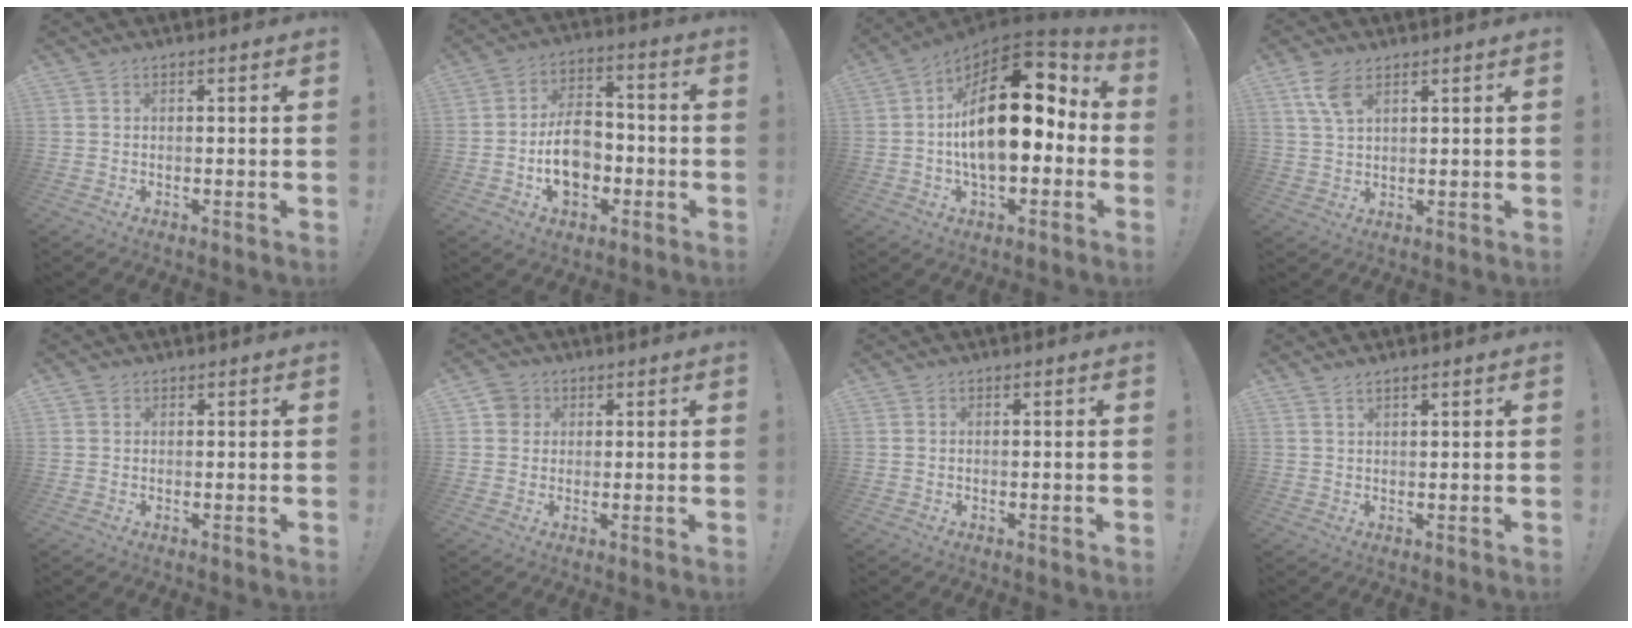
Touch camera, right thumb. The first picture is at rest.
{"total": 12.8, "force": [-3.1, 8.9, 8.6], "torque": [-0.140, 0.020, -0.051]}
{"total": 24.7, "force": [2.0, 12.2, 21.4], "torque": [-0.364, -0.001, 0.035]}
{"total": 6.7, "force": [3.9, 3.0, 4.6], "torque": [-0.087, -0.011, 0.074]}
{"total": 1.0, "force": [0.6, 0.8, 0.2], "torque": [0.001, -0.001, 0.010]}
{"total": 4.5, "force": [1.4, 4.1, 1.2], "torque": [-0.013, 0.004, 0.025]}
{"total": 0.0}
{"total": 1.5, "force": [1.2, 0.2, 0.9], "torque": [-0.025, 0.001, 0.023]}